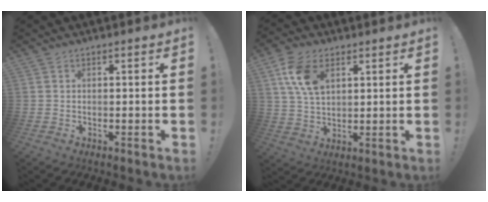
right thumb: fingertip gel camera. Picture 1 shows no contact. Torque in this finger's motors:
{"motor_torque": [0.45, 0.58, 0.30, 0.37, 0.07]}